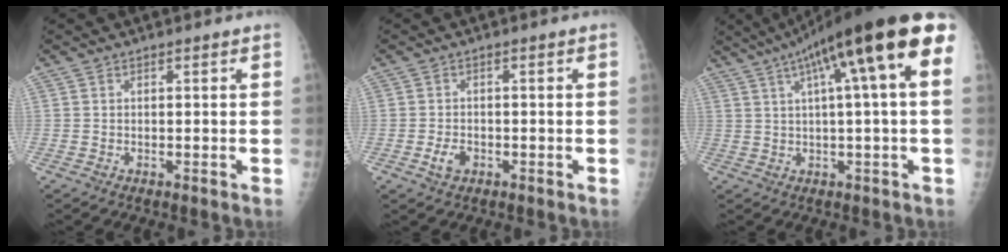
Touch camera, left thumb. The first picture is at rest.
{"total": 2.7, "force": [-1.1, 1.8, 1.7], "torque": [-0.031, 0.005, -0.018]}
{"total": 18.4, "force": [7.2, 2.7, 16.7], "torque": [-0.263, 0.033, 0.103]}